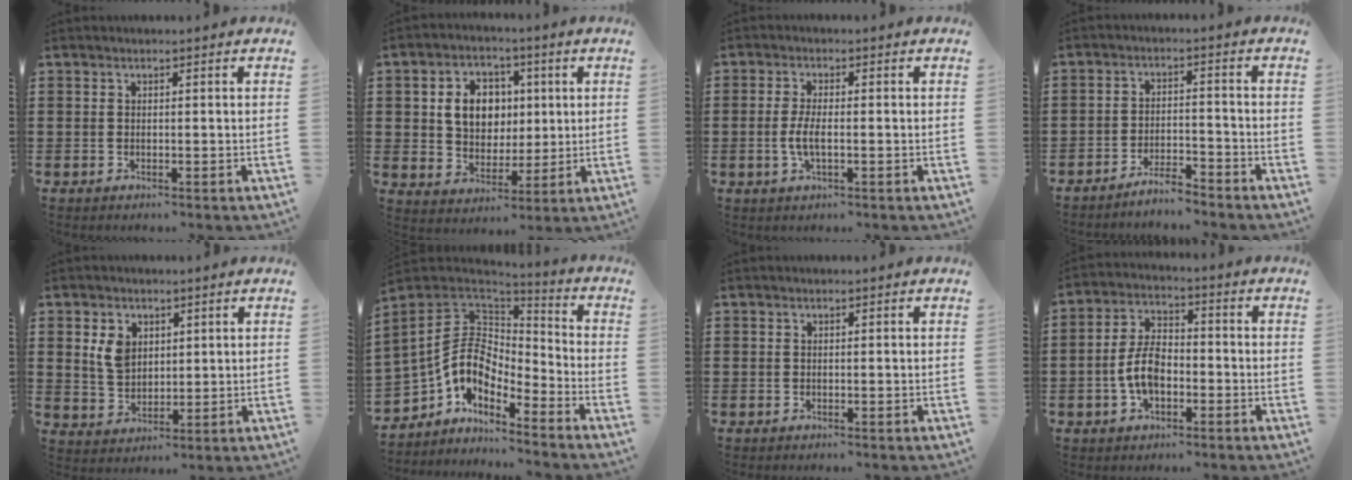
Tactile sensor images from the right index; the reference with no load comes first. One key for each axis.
{"total": 8.1, "fx": 1.4, "fy": 6.6, "fz": 4.4, "tx": -0.087, "ty": 0.014, "tz": 0.020}
{"total": 3.6, "fx": -0.7, "fy": 1.1, "fz": 3.3, "tx": -0.081, "ty": -0.007, "tz": -0.019}
{"total": 4.0, "fx": -3.9, "fy": 0.2, "fz": 0.8, "tx": -0.017, "ty": 0.006, "tz": -0.079}
{"total": 5.1, "fx": 1.9, "fy": 3.8, "fz": 2.8, "tx": -0.068, "ty": 0.012, "tz": 0.035}
{"total": 9.2, "fx": -2.2, "fy": 6.8, "fz": 5.8, "tx": -0.153, "ty": -0.003, "tz": -0.047}
{"total": 0.0}
{"total": 7.1, "fx": -1.9, "fy": 4.0, "fz": 5.5, "tx": -0.131, "ty": 0.003, "tz": -0.043}